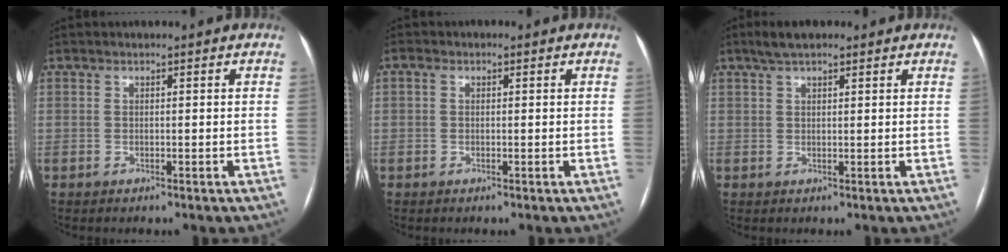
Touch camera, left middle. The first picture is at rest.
{"total": 1.0, "force": [0.1, 0.7, 0.6], "torque": [-0.015, 0.007, -0.002]}
{"total": 4.2, "force": [3.0, 1.3, 2.7], "torque": [-0.056, 0.021, 0.051]}